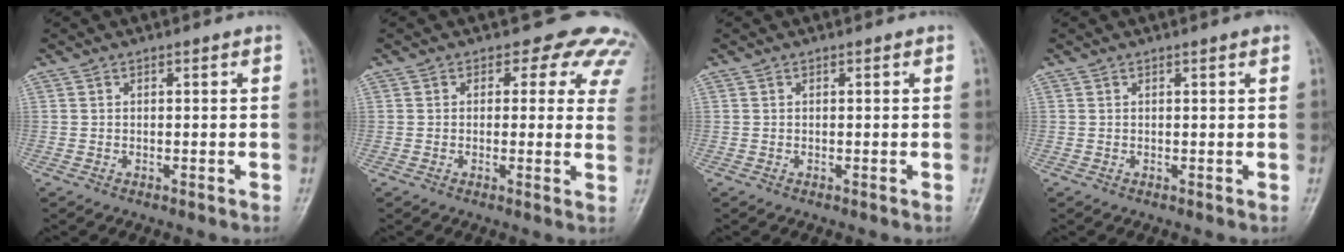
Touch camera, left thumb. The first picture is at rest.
{"total": 9.3, "force": [7.4, 5.3, 1.9], "torque": [0.039, -0.027, 0.048]}
{"total": 0.0}
{"total": 1.3, "force": [0.8, 0.0, 1.0], "torque": [-0.013, 0.001, 0.009]}